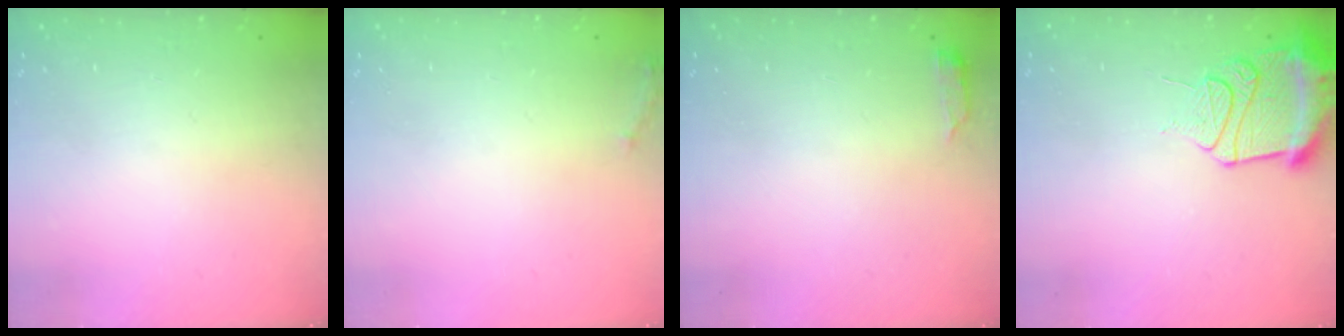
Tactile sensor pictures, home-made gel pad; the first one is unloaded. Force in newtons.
{"total": 5.6, "press": 5.3, "slide": 1.7}
{"total": 2.6, "press": 2.6, "slide": 0.5}
{"total": 12.9, "press": 12.8, "slide": 1.5}